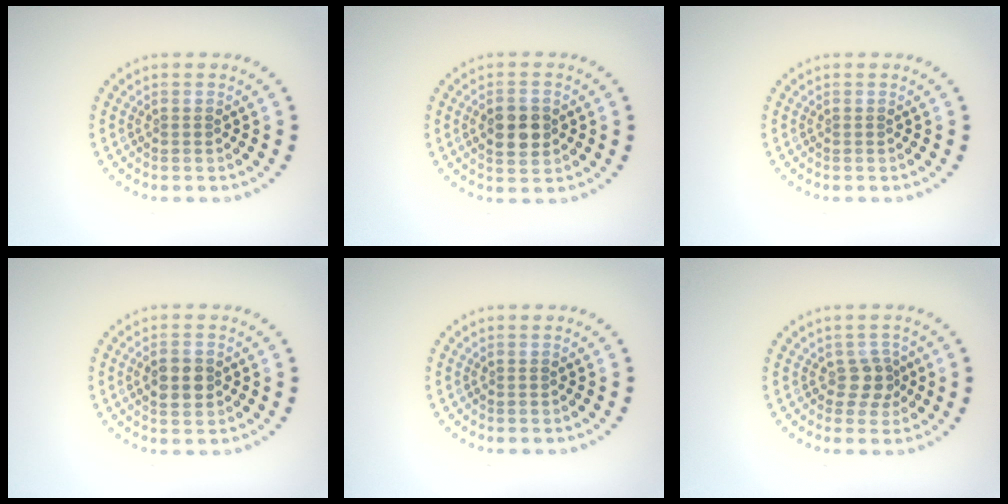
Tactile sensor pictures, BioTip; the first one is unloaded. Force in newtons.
{"total": 3.7, "press": 3.7, "slide": 0.1}
{"total": 0.0}
{"total": 2.9, "press": 2.9, "slide": 0.1}
{"total": 0.0}
{"total": 2.0, "press": 1.6, "slide": 1.3}